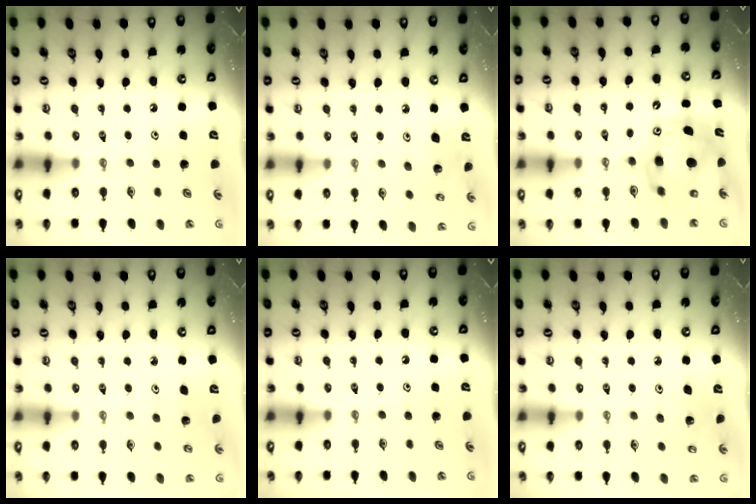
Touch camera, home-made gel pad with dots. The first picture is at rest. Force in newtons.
{"total": 4.0, "press": 4.0, "slide": 0.4}
{"total": 16.5, "press": 16.3, "slide": 2.7}
{"total": 1.4, "press": 1.4, "slide": 0.1}
{"total": 0.0}
{"total": 3.2, "press": 3.2, "slide": 0.2}